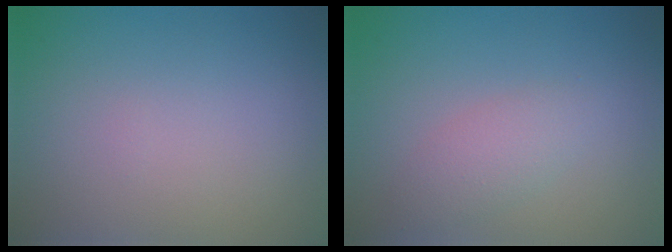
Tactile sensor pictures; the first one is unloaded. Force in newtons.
{"total": 2.1, "press": 2.1, "slide": 0.1}